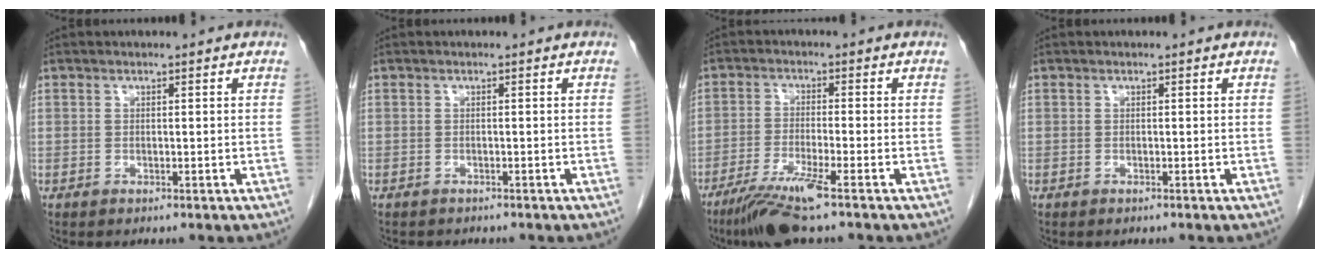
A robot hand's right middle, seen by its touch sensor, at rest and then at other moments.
{"total": 2.6, "force": [-2.3, 1.0, 0.8], "torque": [-0.016, -0.004, -0.025]}
{"total": 7.2, "force": [-4.8, -0.4, 5.4], "torque": [-0.106, -0.023, -0.092]}
{"total": 0.0}